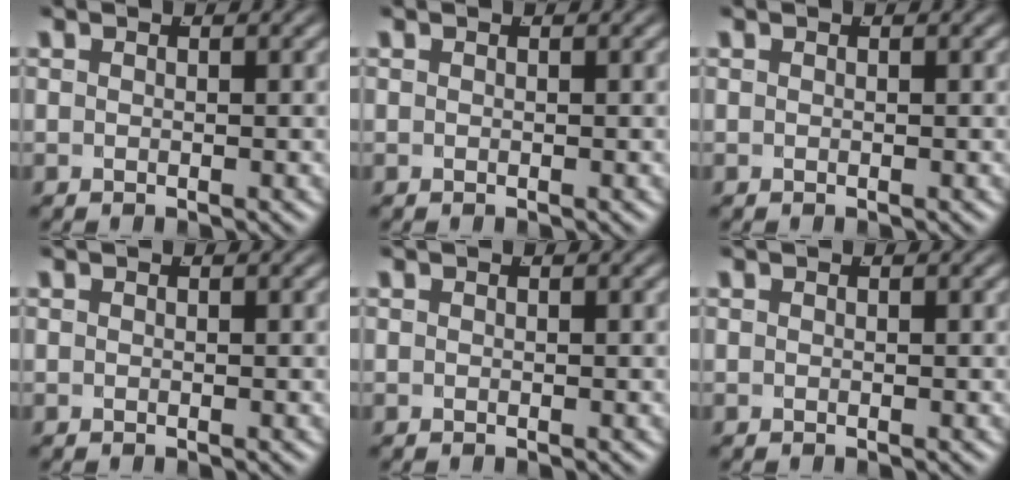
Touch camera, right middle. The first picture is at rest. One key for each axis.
{"total": 1.2, "fx": -0.2, "fy": -1.2, "fz": -0.4, "tx": 0.018, "ty": -0.011, "tz": 0.007}
{"total": 0.0}
{"total": 0.0}
{"total": 0.0}
{"total": 0.0}